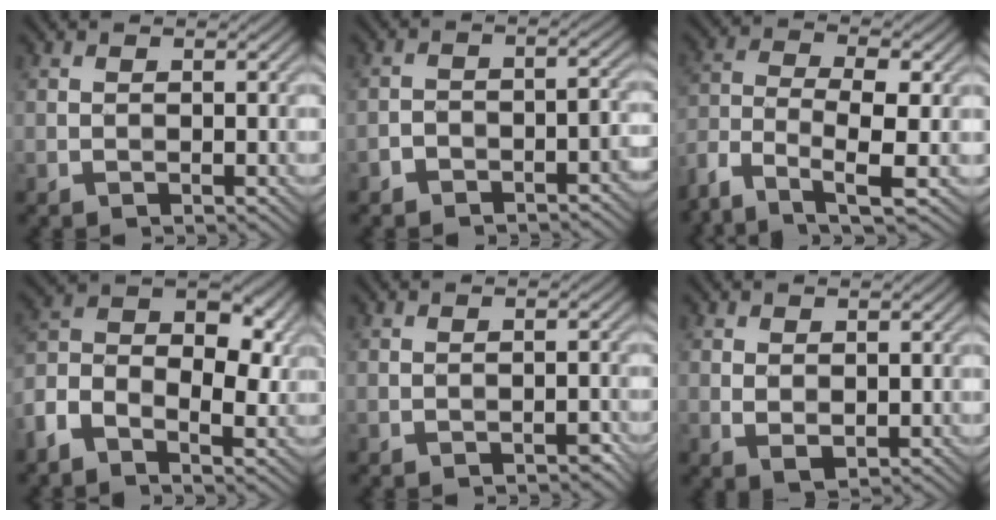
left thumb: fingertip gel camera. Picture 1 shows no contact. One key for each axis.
{"total": 4.4, "fx": -3.2, "fy": 2.2, "fz": 2.1, "tx": -0.024, "ty": 0.004, "tz": -0.055}
{"total": 8.1, "fx": -4.6, "fy": 2.8, "fz": 6.0, "tx": -0.124, "ty": -0.007, "tz": -0.097}
{"total": 10.3, "fx": -2.4, "fy": 6.6, "fz": 7.5, "tx": -0.149, "ty": 0.002, "tz": -0.062}
{"total": 0.8, "fx": -0.6, "fy": 0.3, "fz": 0.5, "tx": -0.006, "ty": 0.001, "tz": -0.009}
{"total": 1.9, "fx": 0.6, "fy": 1.2, "fz": 1.4, "tx": -0.028, "ty": -0.006, "tz": 0.016}